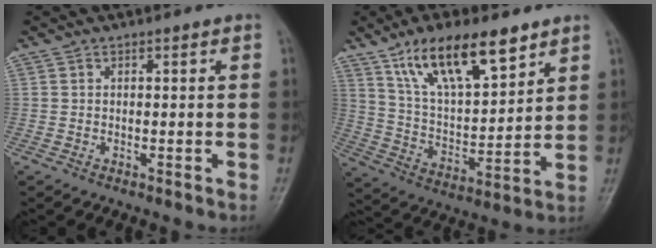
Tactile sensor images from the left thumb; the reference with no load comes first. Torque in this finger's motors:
{"motor_torque": [1.19, 1.13, 1.44, -1.33, 0.25]}